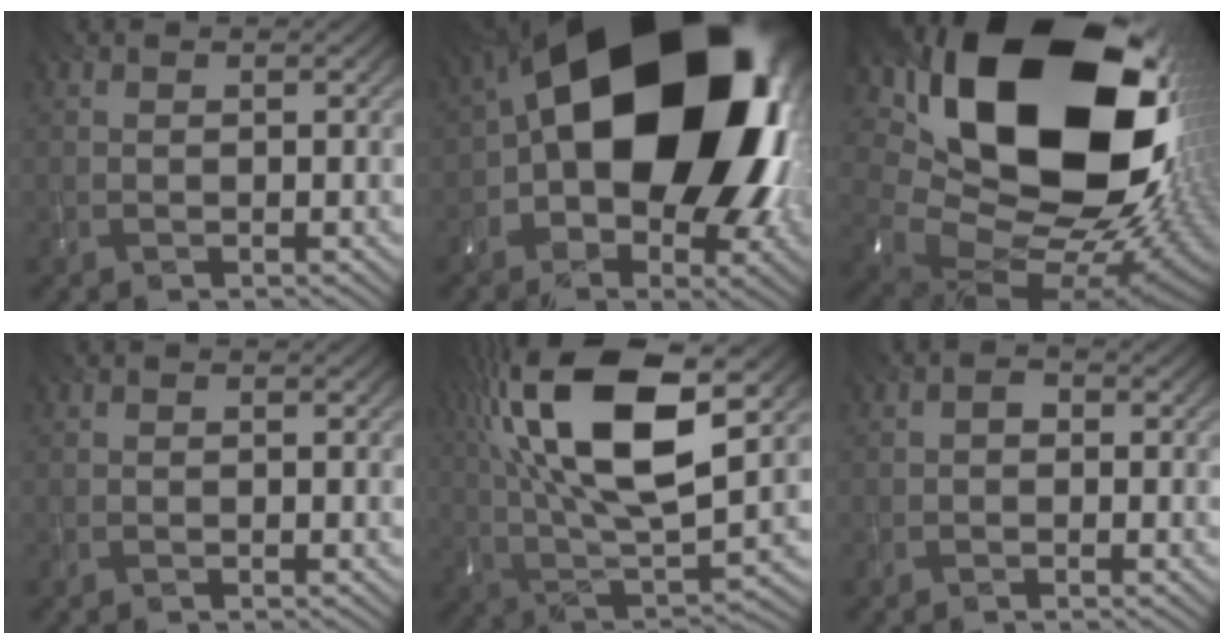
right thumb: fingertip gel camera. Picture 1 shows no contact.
{"total": 21.4, "force": [1.6, 13.5, 16.5], "torque": [-0.278, -0.030, 0.053]}
{"total": 23.0, "force": [6.4, 15.6, 15.6], "torque": [-0.343, -0.031, 0.149]}
{"total": 0.0}
{"total": 18.3, "force": [6.7, 6.9, 15.5], "torque": [-0.331, 0.034, 0.119]}
{"total": 1.2, "force": [-0.8, 0.8, 0.4], "torque": [0.005, 0.001, -0.019]}